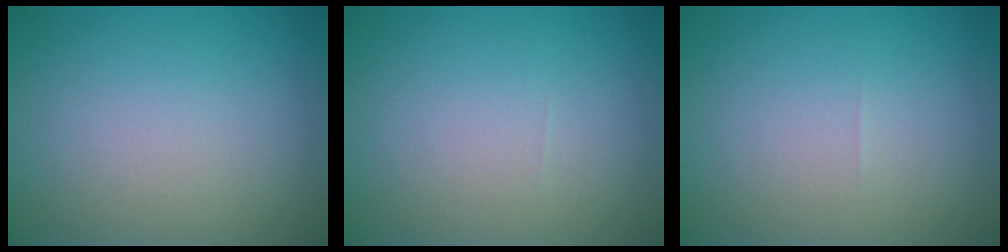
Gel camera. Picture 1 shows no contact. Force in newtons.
{"total": 0.0}
{"total": 0.0}